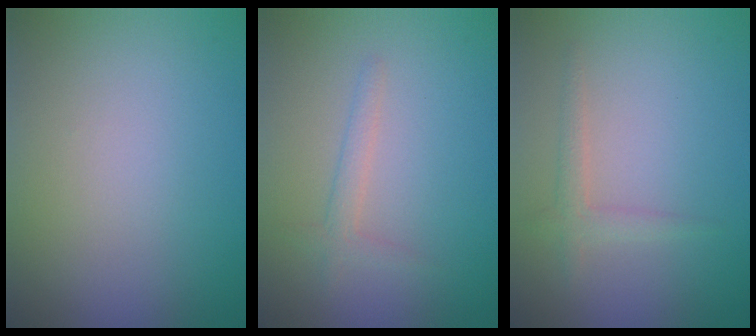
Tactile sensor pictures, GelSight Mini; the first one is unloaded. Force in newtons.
{"total": 1.5, "press": 1.5, "slide": 0.1}
{"total": 1.6, "press": 1.6, "slide": 0.1}